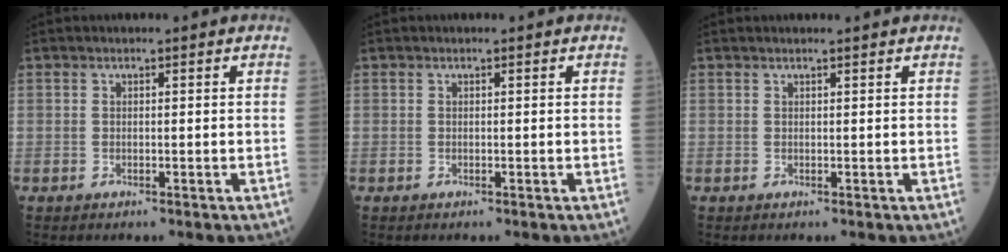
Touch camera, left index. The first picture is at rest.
{"total": 0.0}
{"total": 1.0, "force": [1.0, -0.2, 0.3], "torque": [-0.007, 0.004, 0.015]}